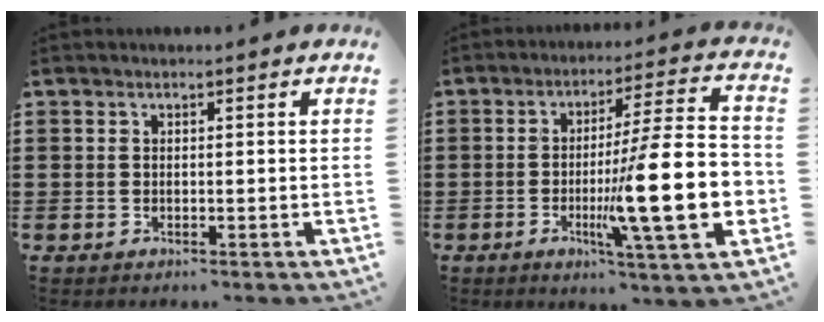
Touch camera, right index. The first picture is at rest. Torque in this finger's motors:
{"motor_torque": [2.14, 0.00, 0.77, 0.21]}